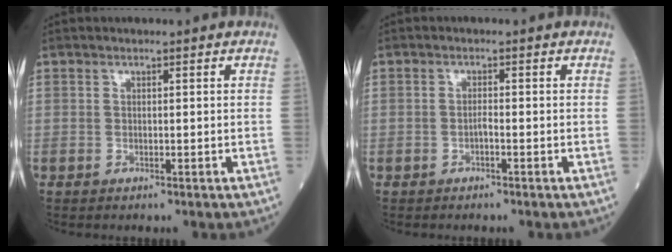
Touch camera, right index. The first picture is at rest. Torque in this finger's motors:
{"motor_torque": [0.12, -0.06, 0.12, 0.01]}